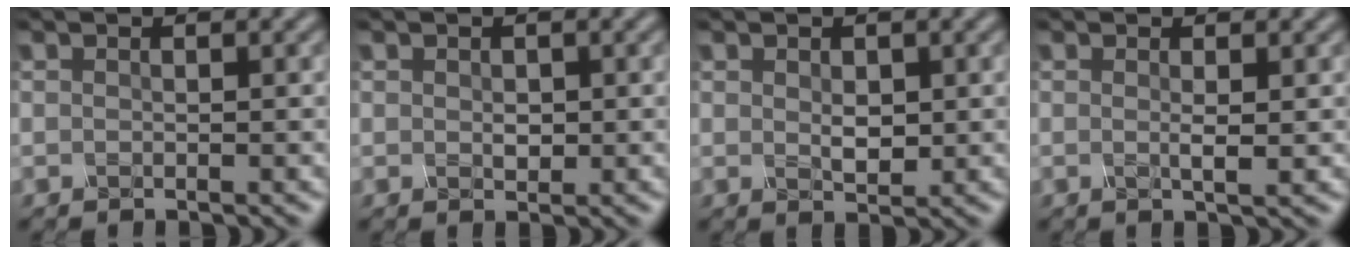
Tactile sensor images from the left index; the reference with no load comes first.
{"total": 1.1, "force": [0.0, 0.7, 0.8], "torque": [-0.012, -0.003, 0.001]}
{"total": 1.7, "force": [0.2, 1.0, 1.3], "torque": [-0.024, -0.004, 0.007]}
{"total": 1.4, "force": [0.1, 0.2, 1.4], "torque": [-0.024, -0.002, -0.002]}